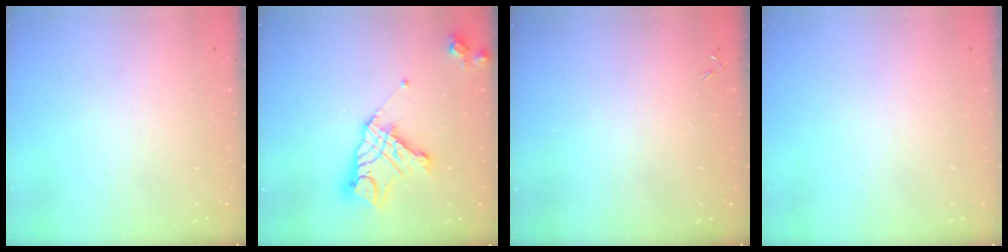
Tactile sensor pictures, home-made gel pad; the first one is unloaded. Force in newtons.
{"total": 14.6, "press": 14.5, "slide": 1.3}
{"total": 0.0}
{"total": 0.0}